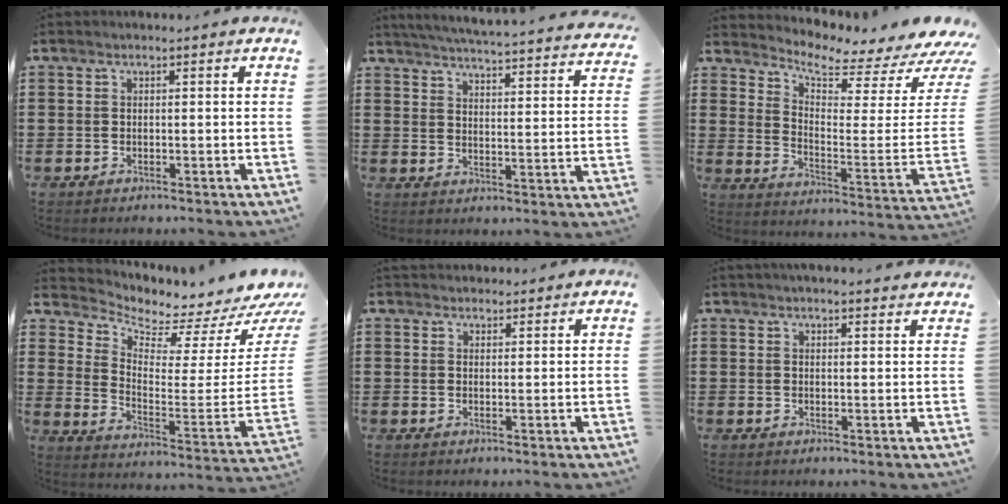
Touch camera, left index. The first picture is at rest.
{"total": 4.9, "force": [4.6, -0.9, 1.1], "torque": [-0.046, -0.045, 0.077]}
{"total": 4.6, "force": [4.2, 0.4, 1.8], "torque": [-0.048, -0.058, 0.064]}
{"total": 2.9, "force": [2.8, 0.6, 0.7], "torque": [-0.023, -0.063, 0.037]}
{"total": 1.3, "force": [1.2, 0.6, -0.1], "torque": [-0.001, 0.000, 0.025]}
{"total": 2.2, "force": [2.2, 0.2, 0.0], "torque": [-0.005, -0.006, 0.044]}